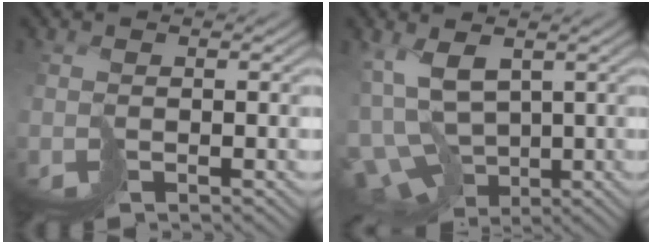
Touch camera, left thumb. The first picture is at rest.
{"total": 10.9, "force": [-2.0, 6.3, 8.7], "torque": [-0.194, -0.031, -0.022]}